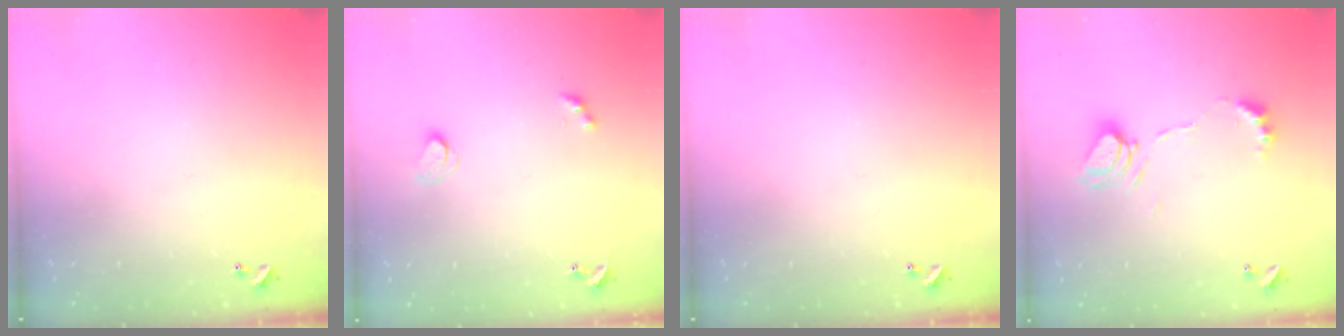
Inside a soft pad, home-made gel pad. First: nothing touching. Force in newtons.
{"total": 2.1, "press": 2.1, "slide": 0.5}
{"total": 0.0}
{"total": 8.0, "press": 7.9, "slide": 0.9}